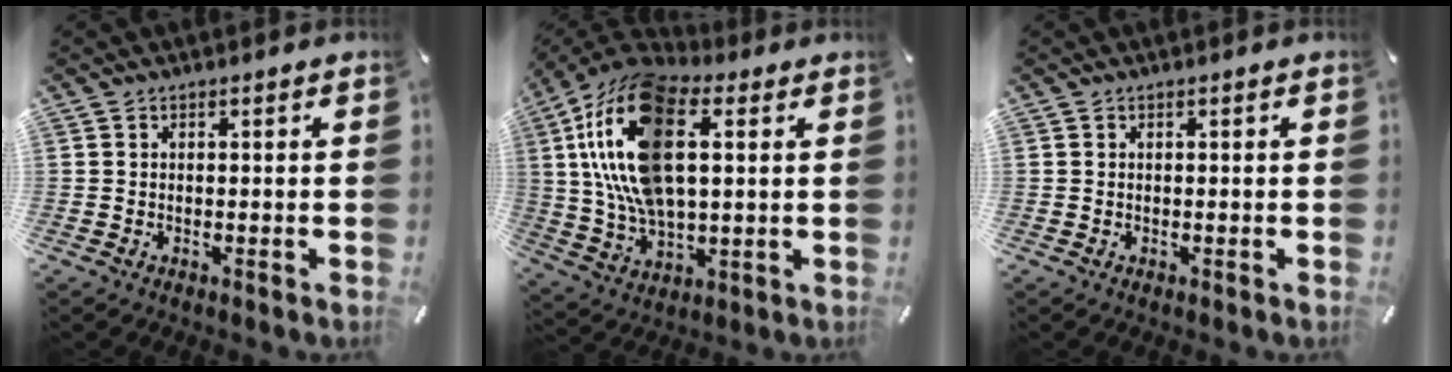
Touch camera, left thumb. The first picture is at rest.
{"total": 20.2, "force": [5.4, 11.1, 16.0], "torque": [-0.365, -0.001, 0.089]}
{"total": 0.0}